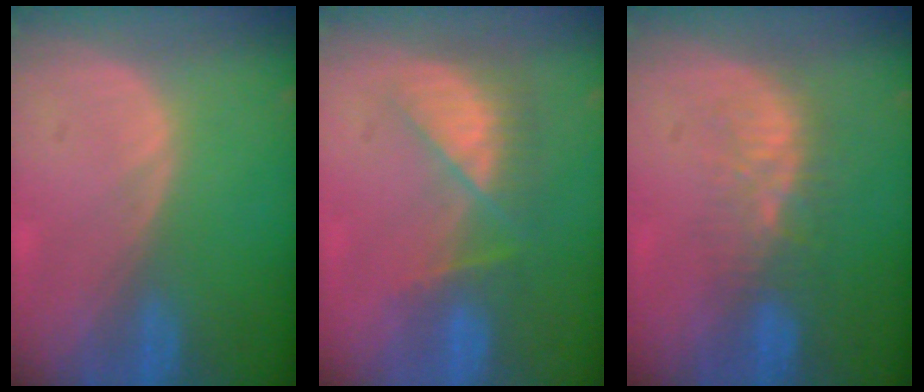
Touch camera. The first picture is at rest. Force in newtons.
{"total": 8.1, "press": 7.0, "slide": 4.1}
{"total": 5.7, "press": 5.3, "slide": 2.0}